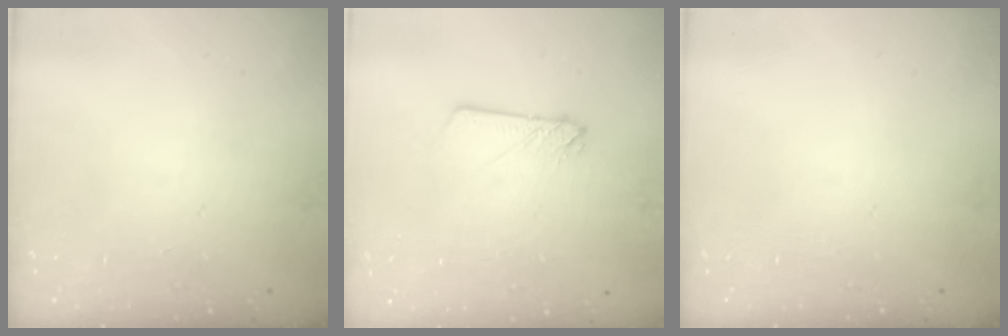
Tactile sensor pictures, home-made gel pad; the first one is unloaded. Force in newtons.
{"total": 3.3, "press": 3.2, "slide": 0.5}
{"total": 0.0}